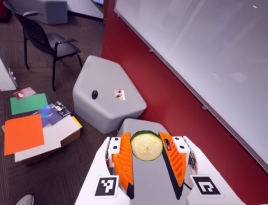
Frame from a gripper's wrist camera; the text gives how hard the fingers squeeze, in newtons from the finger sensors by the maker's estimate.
{"total": 9.5, "left": 9.6, "right": 9.4}